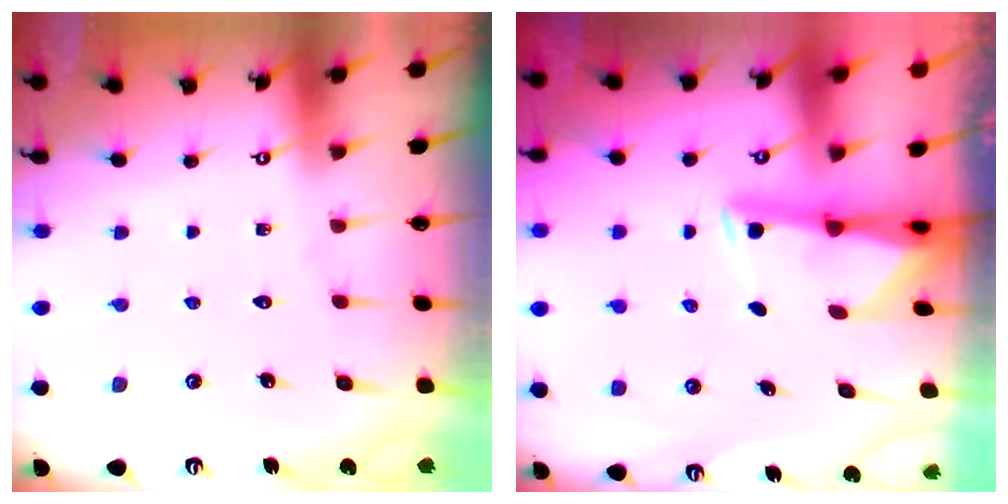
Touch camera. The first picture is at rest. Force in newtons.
{"total": 2.8, "press": 2.8, "slide": 0.6}